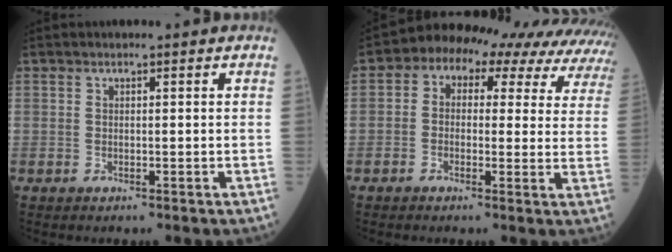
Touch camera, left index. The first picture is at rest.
{"total": 16.7, "force": [13.2, 7.1, 7.4], "torque": [-0.093, 0.051, 0.135]}